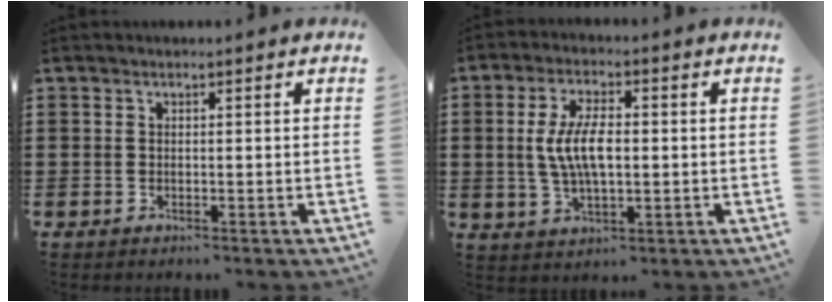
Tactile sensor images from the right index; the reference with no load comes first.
{"total": 7.2, "force": [0.2, 2.8, 6.6], "torque": [-0.145, 0.001, -0.005]}